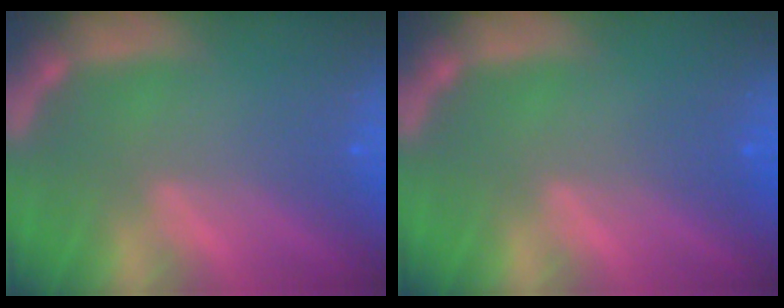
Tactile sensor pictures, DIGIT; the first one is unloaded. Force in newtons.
{"total": 0.9}